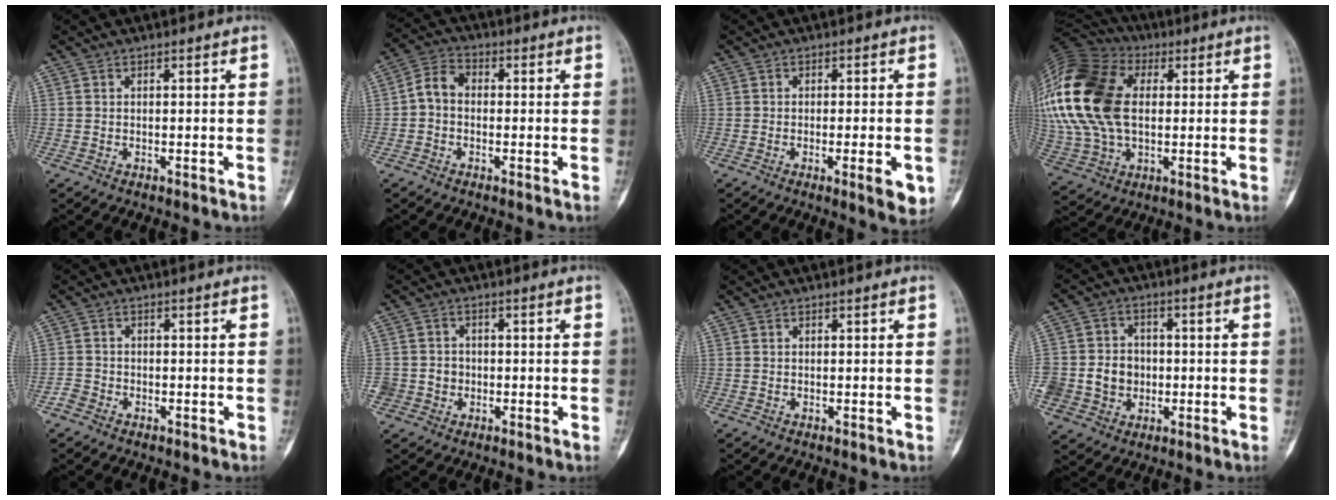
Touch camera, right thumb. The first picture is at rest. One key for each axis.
{"total": 4.9, "fx": -0.6, "fy": 3.5, "fz": 3.4, "tx": -0.055, "ty": 0.015, "tz": -0.026}
{"total": 5.3, "fx": -1.7, "fy": 1.2, "fz": 4.9, "tx": -0.064, "ty": -0.008, "tz": -0.019}
{"total": 28.4, "fx": 4.8, "fy": 18.5, "fz": 21.1, "tx": -0.493, "ty": 0.035, "tz": 0.093}
{"total": 1.8, "fx": -1.3, "fy": 1.2, "fz": 0.2, "tx": -0.007, "ty": 0.006, "tz": -0.027}
{"total": 3.5, "fx": -0.9, "fy": 3.3, "fz": 0.5, "tx": 0.015, "ty": 0.011, "tz": -0.021}
{"total": 0.0}
{"total": 12.8, "fx": -2.1, "fy": 11.2, "fz": 5.8, "tx": -0.114, "ty": 0.023, "tz": -0.029}